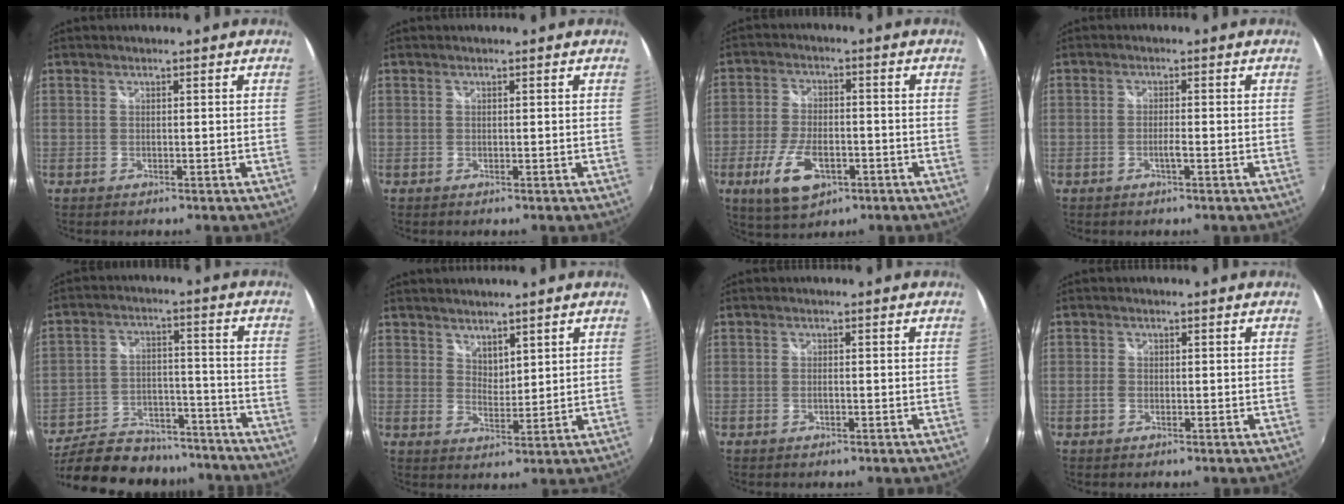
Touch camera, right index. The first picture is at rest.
{"total": 0.0}
{"total": 10.5, "force": [-4.6, 5.2, 7.9], "torque": [-0.169, -0.009, -0.078]}
{"total": 1.7, "force": [-0.9, 0.1, 1.4], "torque": [-0.030, 0.001, -0.018]}
{"total": 24.3, "force": [-20.3, 9.9, 9.0], "torque": [-0.191, 0.018, -0.275]}
{"total": 3.7, "force": [3.1, 1.6, 1.1], "torque": [-0.011, -0.004, 0.057]}
{"total": 0.8, "force": [-0.4, 0.2, 0.6], "torque": [-0.014, -0.001, -0.008]}
{"total": 1.3, "force": [-0.5, 1.0, 0.7], "torque": [-0.012, 0.003, -0.010]}